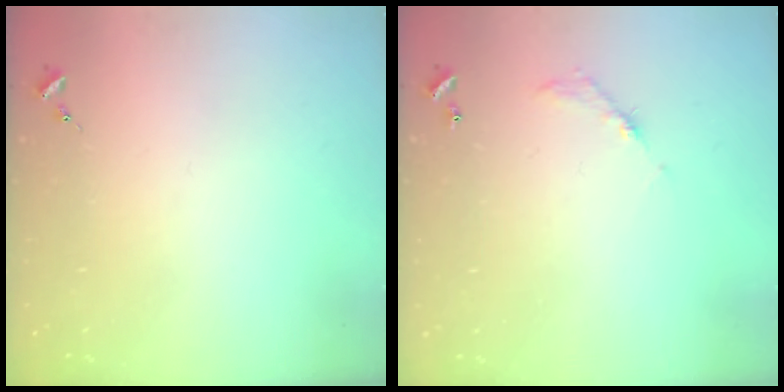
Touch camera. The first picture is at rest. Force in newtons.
{"total": 5.8, "press": 5.8, "slide": 0.2}